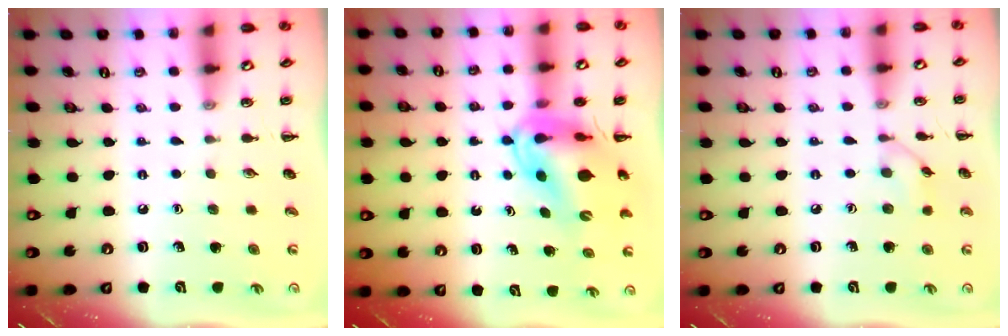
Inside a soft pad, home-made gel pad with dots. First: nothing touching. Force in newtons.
{"total": 12.2, "press": 11.6, "slide": 3.8}
{"total": 5.5, "press": 5.2, "slide": 1.7}